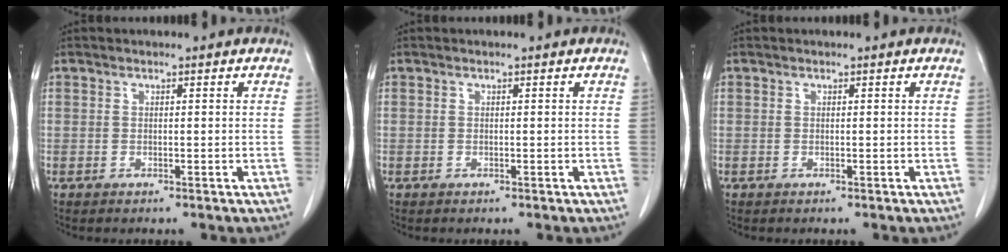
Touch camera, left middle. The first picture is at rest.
{"total": 0.0}
{"total": 0.0}